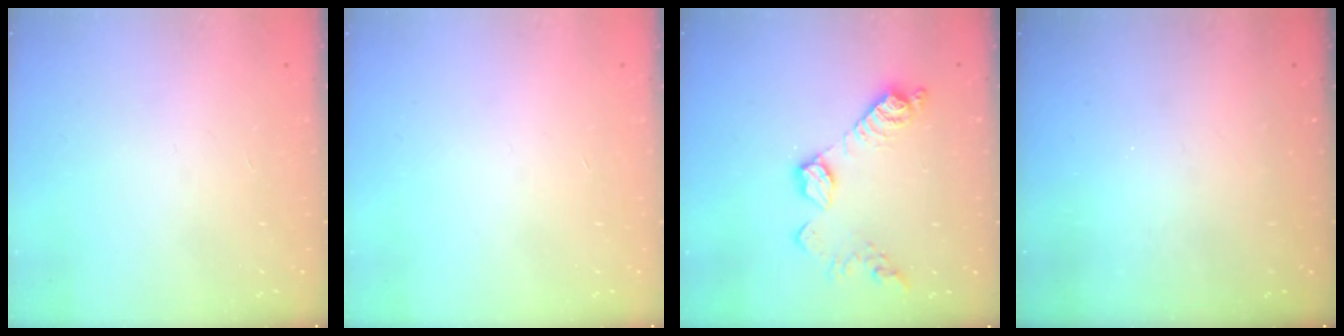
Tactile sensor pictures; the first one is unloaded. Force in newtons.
{"total": 0.0}
{"total": 12.8, "press": 12.8, "slide": 0.8}
{"total": 0.0}